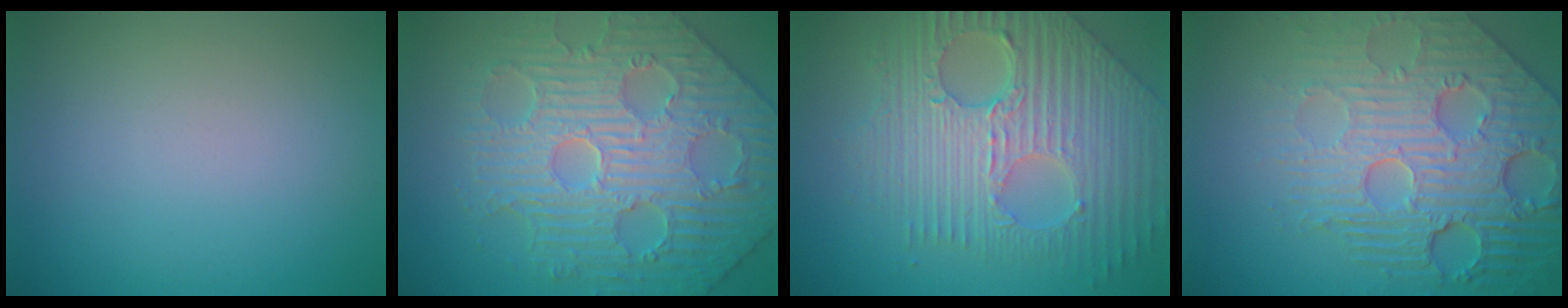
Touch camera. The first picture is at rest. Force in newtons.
{"total": 6.9, "press": 5.9, "slide": 3.6}
{"total": 9.8, "press": 6.6, "slide": 7.2}
{"total": 8.6, "press": 5.9, "slide": 6.2}